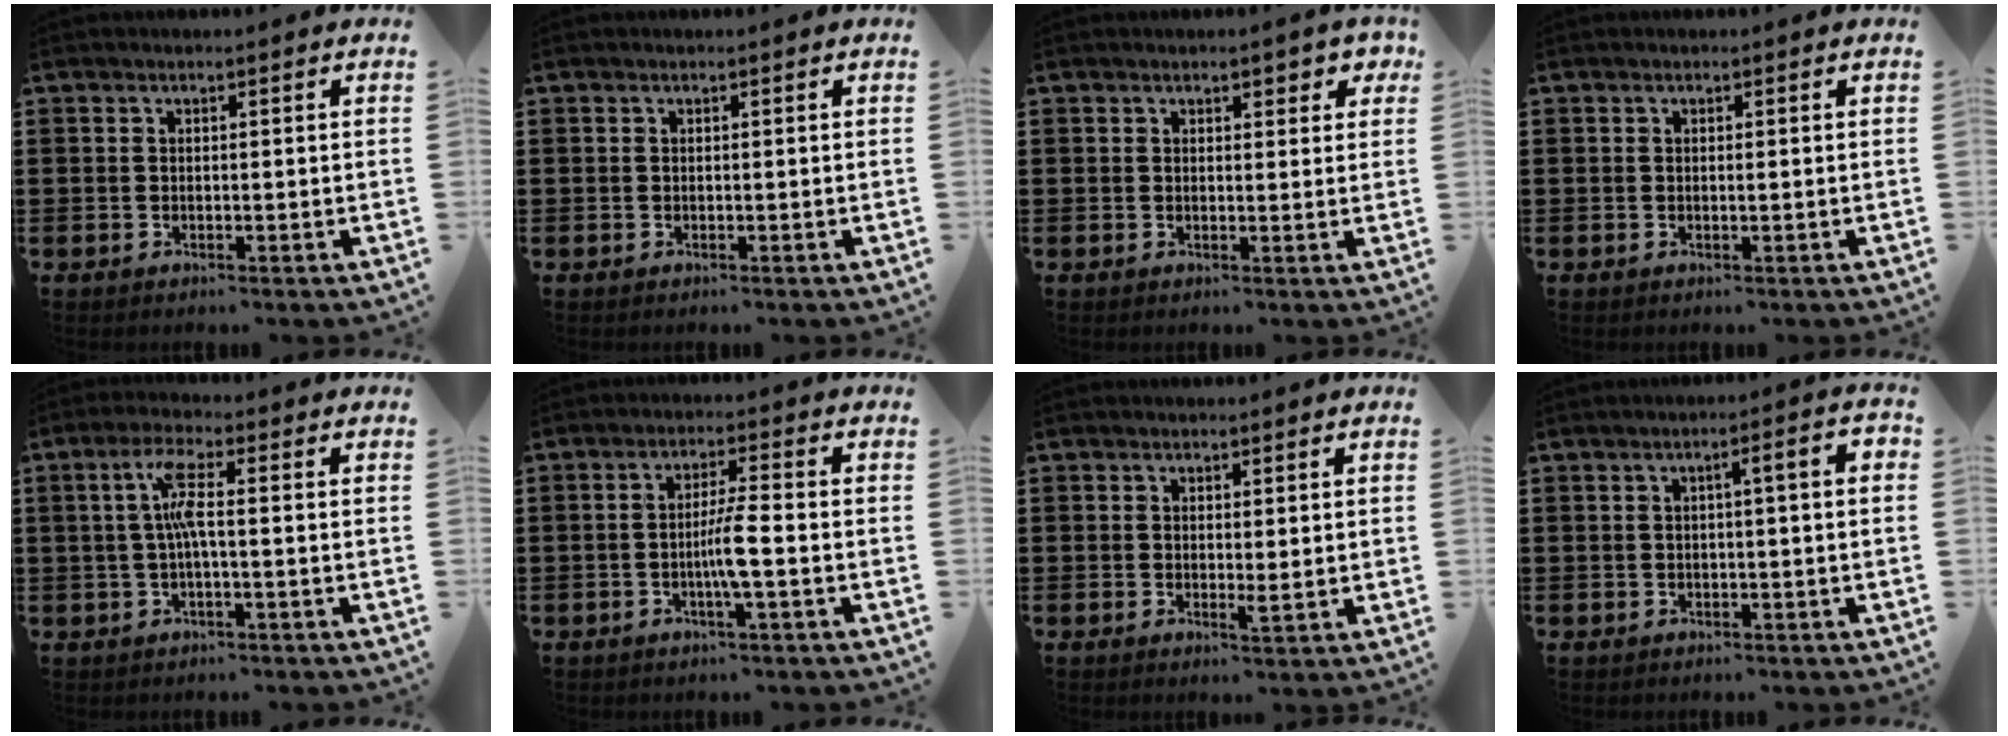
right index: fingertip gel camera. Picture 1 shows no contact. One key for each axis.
{"total": 0.0}
{"total": 1.8, "fx": 1.3, "fy": 0.9, "fz": 0.8, "tx": -0.004, "ty": 0.002, "tz": 0.020}
{"total": 0.5, "fx": 0.0, "fy": 0.0, "fz": 0.5, "tx": -0.010, "ty": -0.002, "tz": 0.000}
{"total": 5.3, "fx": 0.0, "fy": 0.8, "fz": 5.3, "tx": -0.108, "ty": 0.002, "tz": -0.008}
{"total": 4.7, "fx": -1.2, "fy": 0.0, "fz": 4.6, "tx": -0.089, "ty": -0.007, "tz": -0.026}
{"total": 1.4, "fx": 0.4, "fy": 0.3, "fz": 1.4, "tx": -0.026, "ty": -0.002, "tz": 0.007}
{"total": 2.5, "fx": -0.5, "fy": 0.0, "fz": 2.4, "tx": -0.040, "ty": -0.001, "tz": -0.011}